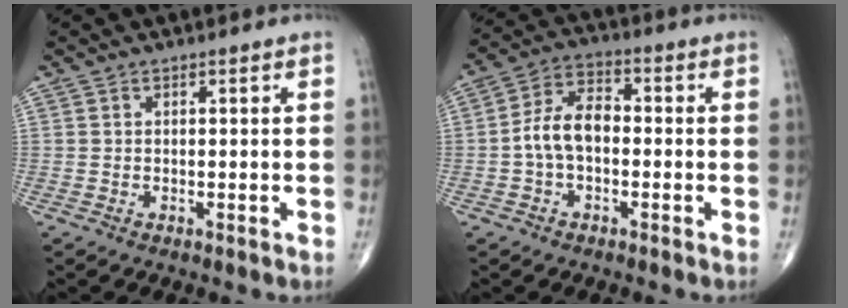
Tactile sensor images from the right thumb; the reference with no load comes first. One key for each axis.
{"total": 8.2, "fx": -1.1, "fy": 5.0, "fz": 6.4, "tx": -0.114, "ty": 0.030, "tz": -0.031}